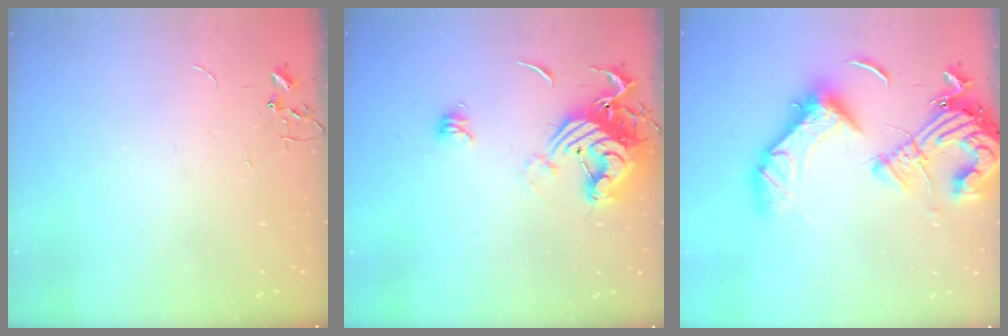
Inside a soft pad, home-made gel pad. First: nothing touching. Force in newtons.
{"total": 14.8, "press": 14.7, "slide": 1.4}
{"total": 22.4, "press": 22.2, "slide": 3.4}